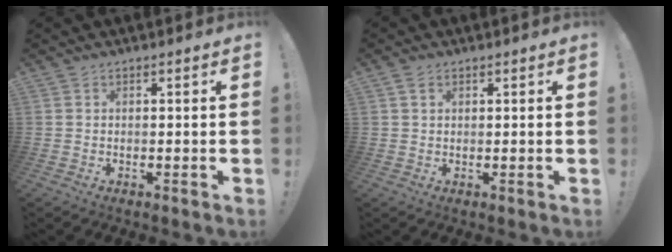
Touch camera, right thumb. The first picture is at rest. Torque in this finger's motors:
{"motor_torque": [0.09, 0.17, 0.26, -0.07, 0.07]}